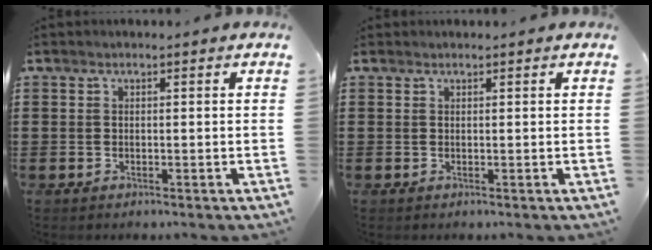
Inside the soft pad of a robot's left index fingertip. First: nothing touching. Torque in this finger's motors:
{"motor_torque": [0.74, -0.12, 1.05, 0.21]}